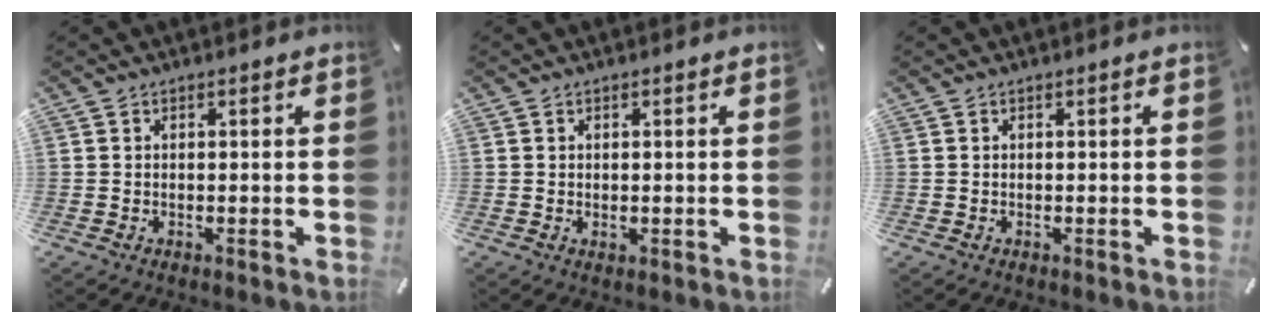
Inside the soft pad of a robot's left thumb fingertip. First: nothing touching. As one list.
[{"total": 0.5, "force": [0.2, 0.4, 0.3], "torque": [-0.005, 0.001, 0.003]}, {"total": 0.0}]